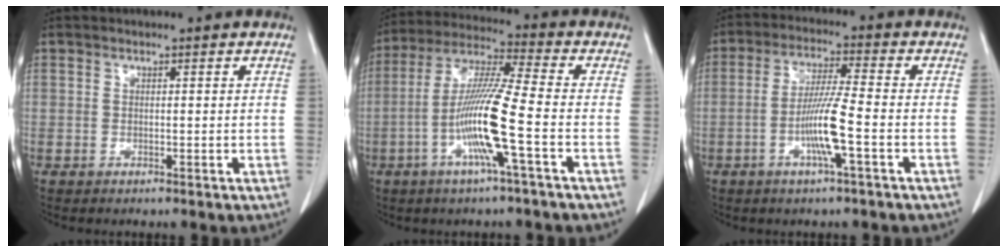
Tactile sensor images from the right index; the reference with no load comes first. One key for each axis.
{"total": 12.4, "fx": -3.6, "fy": -0.6, "fz": 11.8, "tx": -0.236, "ty": -0.004, "tz": -0.078}
{"total": 8.0, "fx": -2.5, "fy": -0.3, "fz": 7.6, "tx": -0.149, "ty": -0.004, "tz": -0.050}